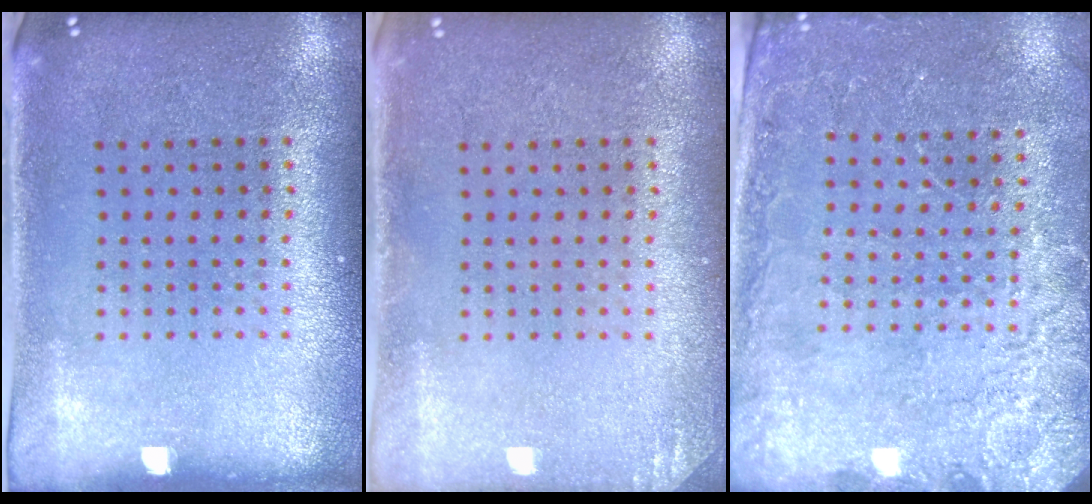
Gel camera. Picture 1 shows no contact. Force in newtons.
{"total": 1.1, "press": 1.1, "slide": 0.1}
{"total": 2.6, "press": 2.5, "slide": 0.5}